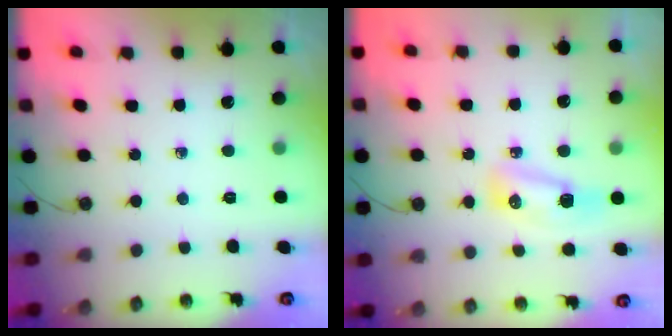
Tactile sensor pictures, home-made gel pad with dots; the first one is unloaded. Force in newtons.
{"total": 8.0, "press": 7.9, "slide": 1.1}